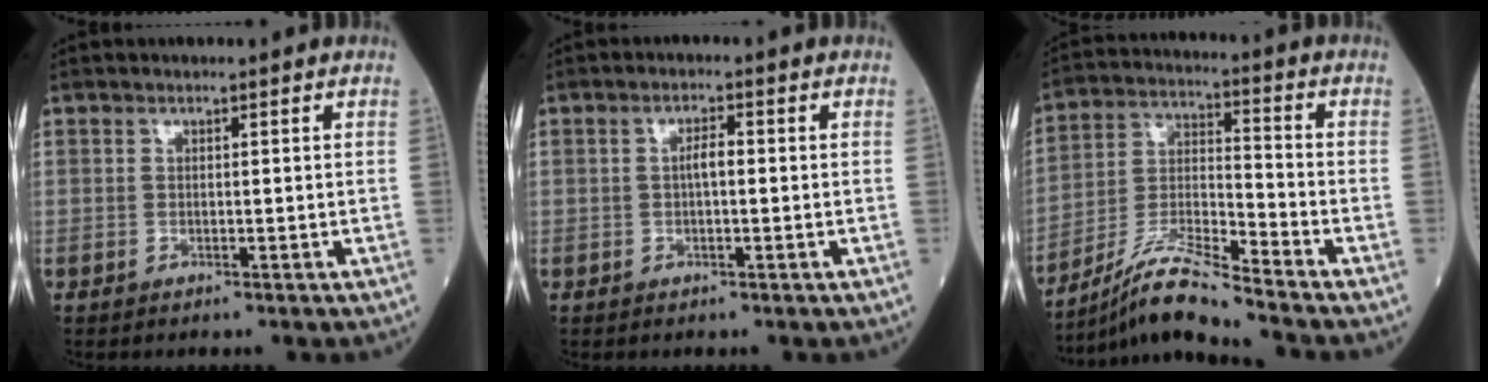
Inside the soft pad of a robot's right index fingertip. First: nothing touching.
{"total": 2.0, "force": [-0.1, 0.6, 1.9], "torque": [-0.034, 0.006, -0.003]}
{"total": 10.4, "force": [-9.2, -1.5, 4.6], "torque": [-0.098, -0.013, -0.170]}